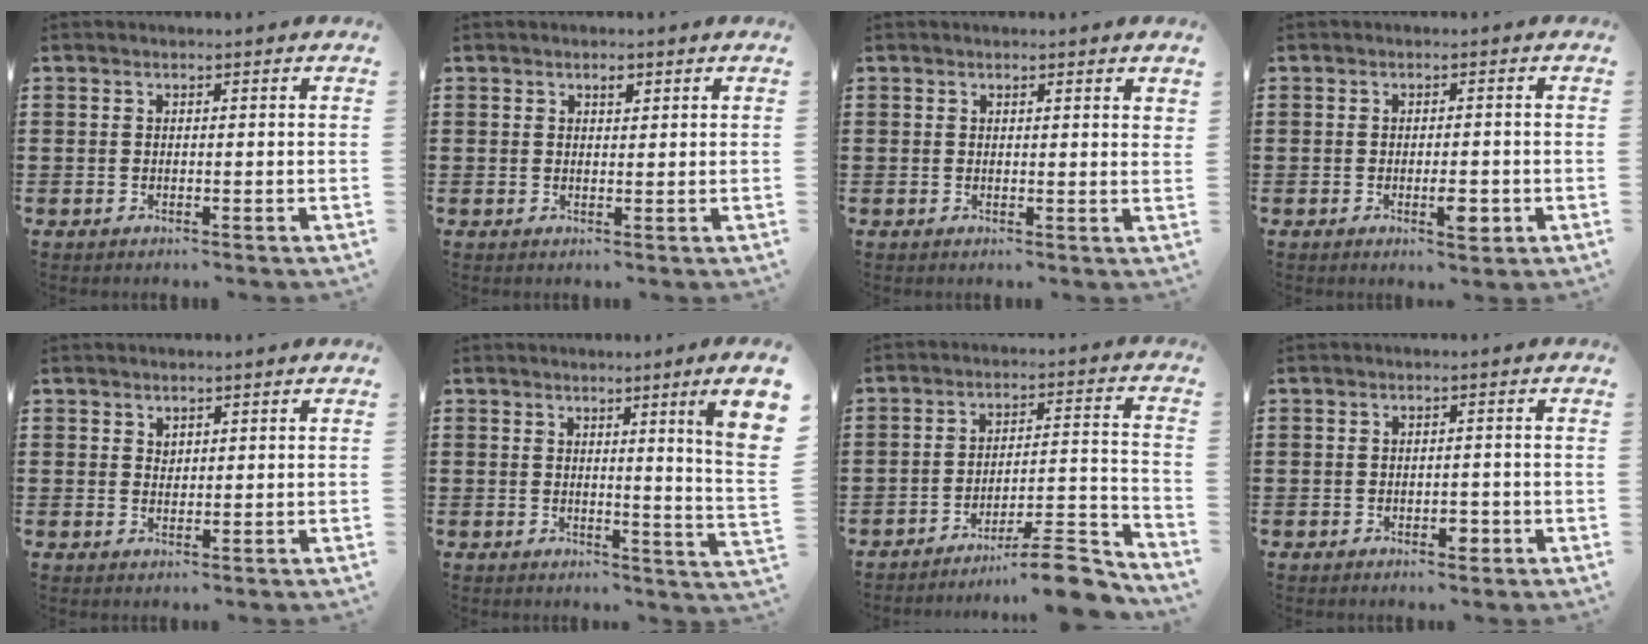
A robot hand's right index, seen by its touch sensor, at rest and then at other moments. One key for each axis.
{"total": 1.3, "fx": 0.7, "fy": 0.6, "fz": 0.8, "tx": -0.019, "ty": 0.004, "tz": 0.013}
{"total": 0.8, "fx": 0.7, "fy": 0.1, "fz": 0.3, "tx": -0.008, "ty": 0.000, "tz": 0.013}
{"total": 3.2, "fx": -1.2, "fy": 1.0, "fz": 2.8, "tx": -0.046, "ty": 0.001, "tz": -0.019}
{"total": 1.3, "fx": 1.0, "fy": 0.7, "fz": 0.2, "tx": -0.005, "ty": 0.001, "tz": 0.021}
{"total": 5.7, "fx": 2.4, "fy": -1.0, "fz": 5.1, "tx": -0.079, "ty": -0.027, "tz": 0.031}
{"total": 9.7, "fx": -8.5, "fy": 0.9, "fz": 4.7, "tx": -0.062, "ty": 0.020, "tz": -0.160}
{"total": 1.8, "fx": -1.0, "fy": 0.9, "fz": 1.2, "tx": -0.024, "ty": 0.000, "tz": -0.020}